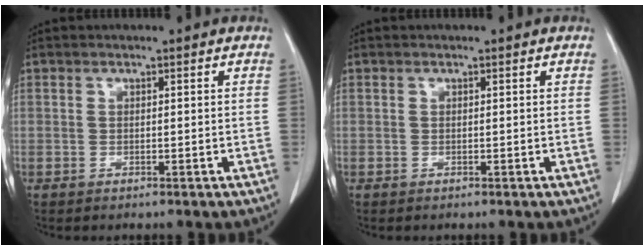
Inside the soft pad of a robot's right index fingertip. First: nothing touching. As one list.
[{"total": 0.0}]